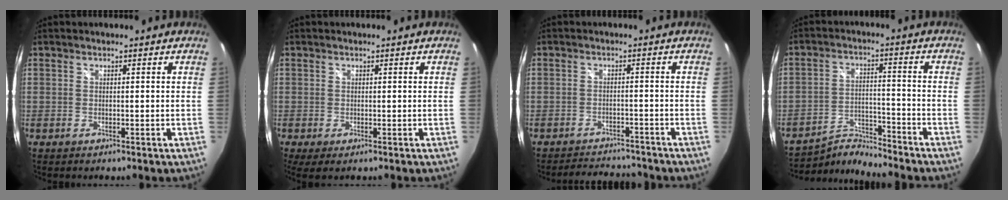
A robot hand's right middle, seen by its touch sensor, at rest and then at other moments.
{"total": 2.3, "force": [-0.6, 0.1, 2.2], "torque": [-0.038, -0.009, -0.008]}
{"total": 7.8, "force": [-7.4, 1.9, 1.7], "torque": [-0.044, 0.010, -0.102]}
{"total": 6.6, "force": [-6.5, -0.9, -0.6], "torque": [-0.001, 0.022, -0.122]}